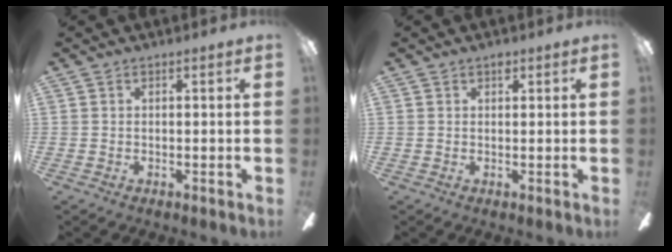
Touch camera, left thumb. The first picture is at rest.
{"total": 1.2, "force": [0.7, 0.7, 0.7], "torque": [-0.006, -0.002, 0.011]}